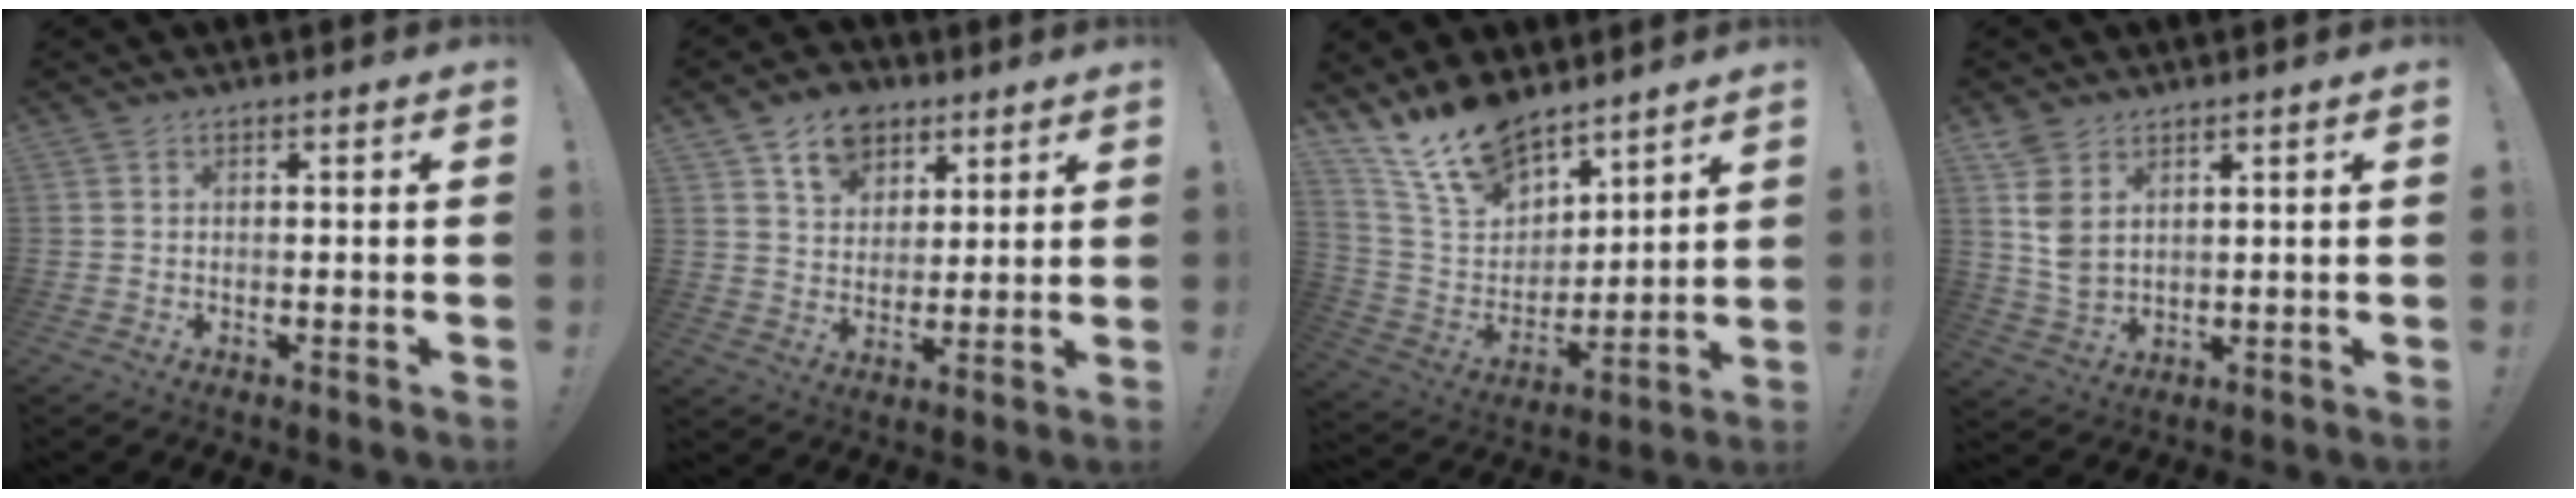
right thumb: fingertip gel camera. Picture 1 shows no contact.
{"total": 10.8, "force": [6.3, 7.9, 3.9], "torque": [-0.057, -0.034, 0.121]}
{"total": 17.1, "force": [13.8, 7.8, 6.2], "torque": [-0.138, -0.095, 0.261]}
{"total": 8.0, "force": [3.6, 5.6, 4.4], "torque": [-0.068, -0.012, 0.071]}